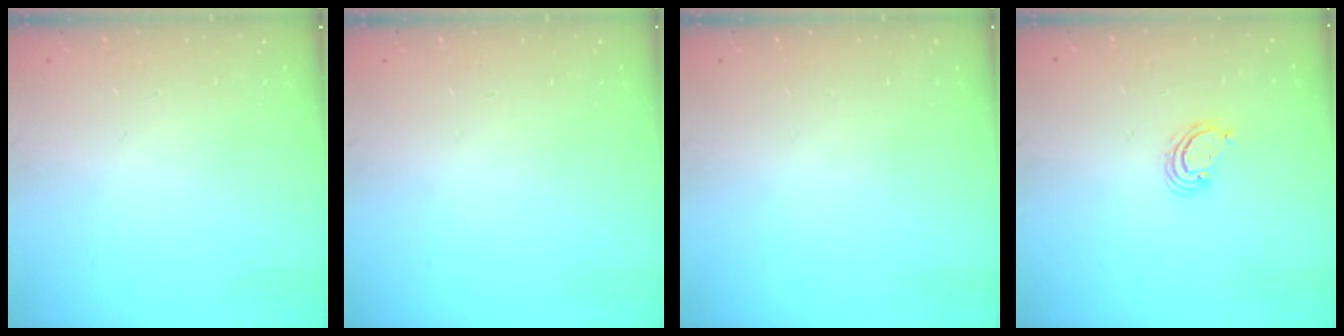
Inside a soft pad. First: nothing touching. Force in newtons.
{"total": 0.0}
{"total": 0.0}
{"total": 2.5, "press": 2.5, "slide": 0.2}